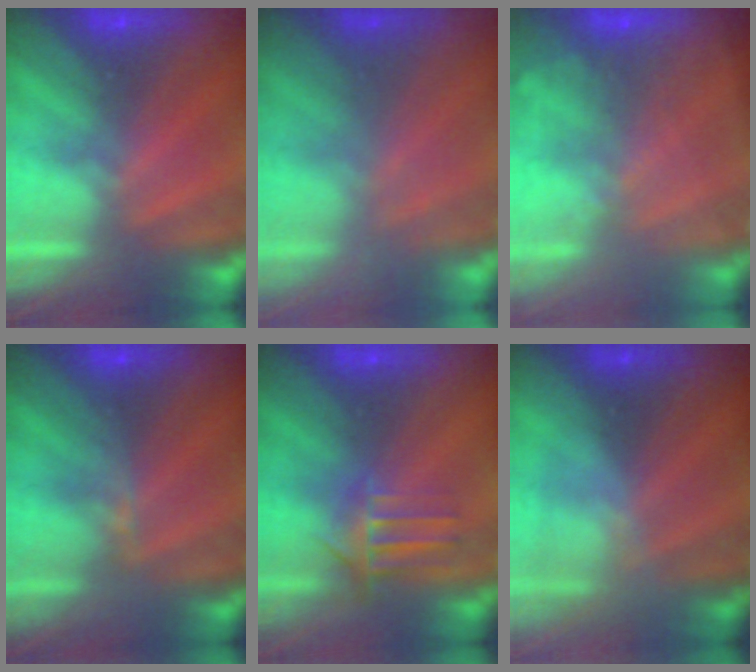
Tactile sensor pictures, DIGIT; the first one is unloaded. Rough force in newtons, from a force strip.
{"total": 2.4}
{"total": 7.4}
{"total": 2.8}
{"total": 4.5}
{"total": 2.3}